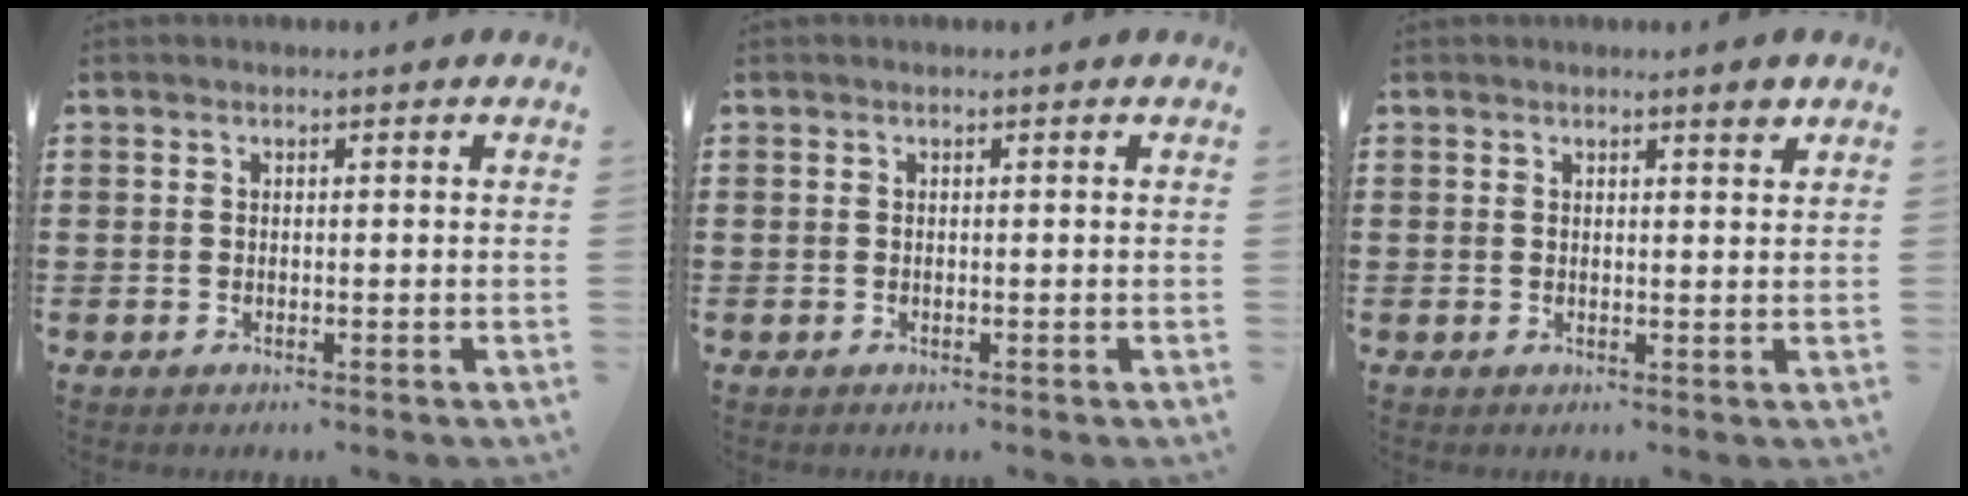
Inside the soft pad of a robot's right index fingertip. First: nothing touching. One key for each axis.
{"total": 0.0}
{"total": 1.8, "fx": 1.4, "fy": 0.1, "fz": 1.1, "tx": -0.014, "ty": -0.001, "tz": 0.022}